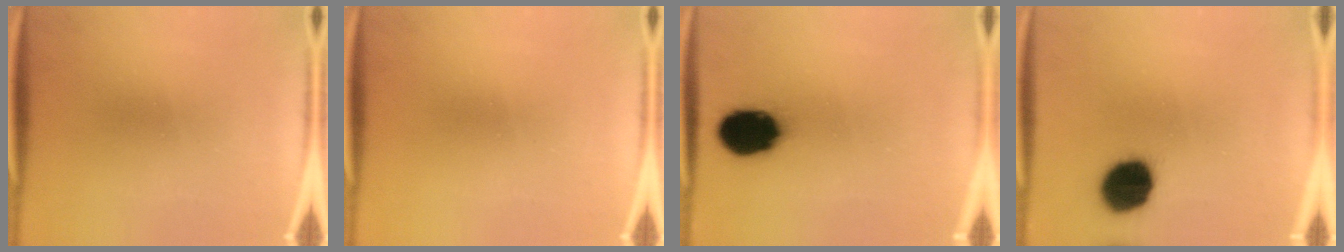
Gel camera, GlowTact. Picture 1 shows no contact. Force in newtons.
{"total": 0.0}
{"total": 14.5}
{"total": 12.9}